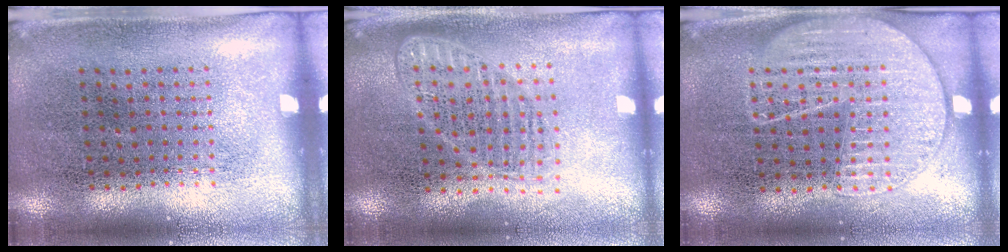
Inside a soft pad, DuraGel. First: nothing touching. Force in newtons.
{"total": 1.6, "press": 1.4, "slide": 0.8}
{"total": 1.6, "press": 1.5, "slide": 0.5}